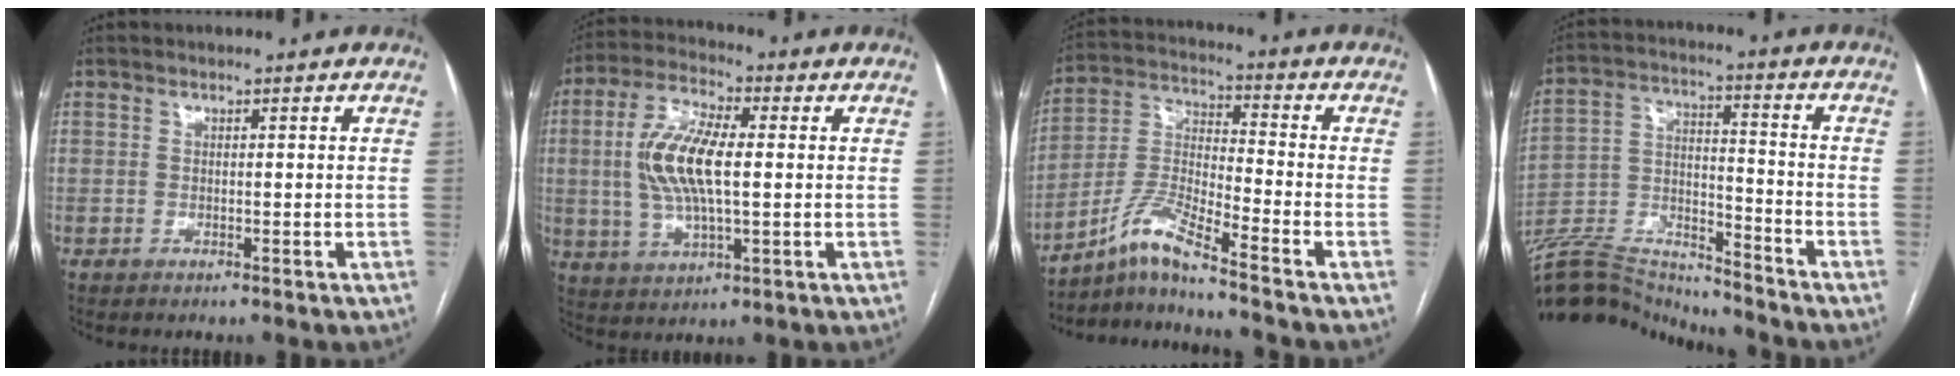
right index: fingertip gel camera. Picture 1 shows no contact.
{"total": 11.8, "force": [0.7, 3.8, 11.1], "torque": [-0.237, 0.010, 0.014]}
{"total": 8.6, "force": [-7.1, -1.2, 4.6], "torque": [-0.110, -0.006, -0.137]}
{"total": 14.2, "force": [-14.1, 0.9, 1.1], "torque": [-0.027, 0.036, -0.256]}